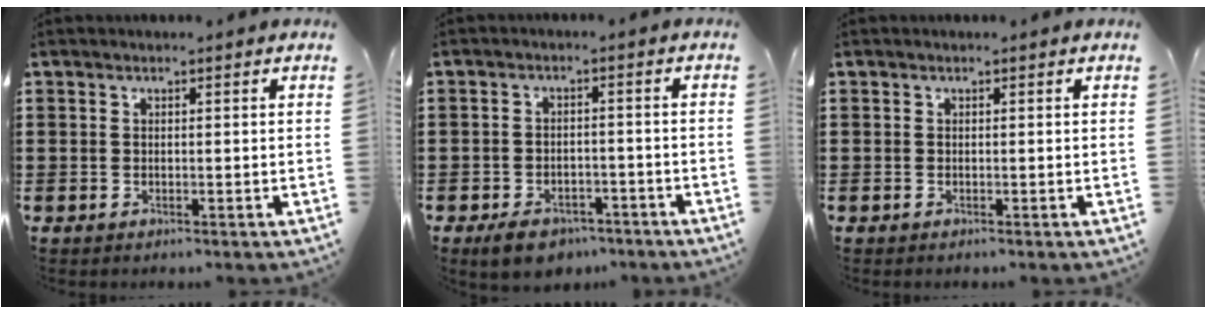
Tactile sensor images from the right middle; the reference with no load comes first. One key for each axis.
{"total": 3.8, "fx": -3.3, "fy": 1.6, "fz": 0.8, "tx": -0.016, "ty": 0.011, "tz": -0.065}
{"total": 0.0}